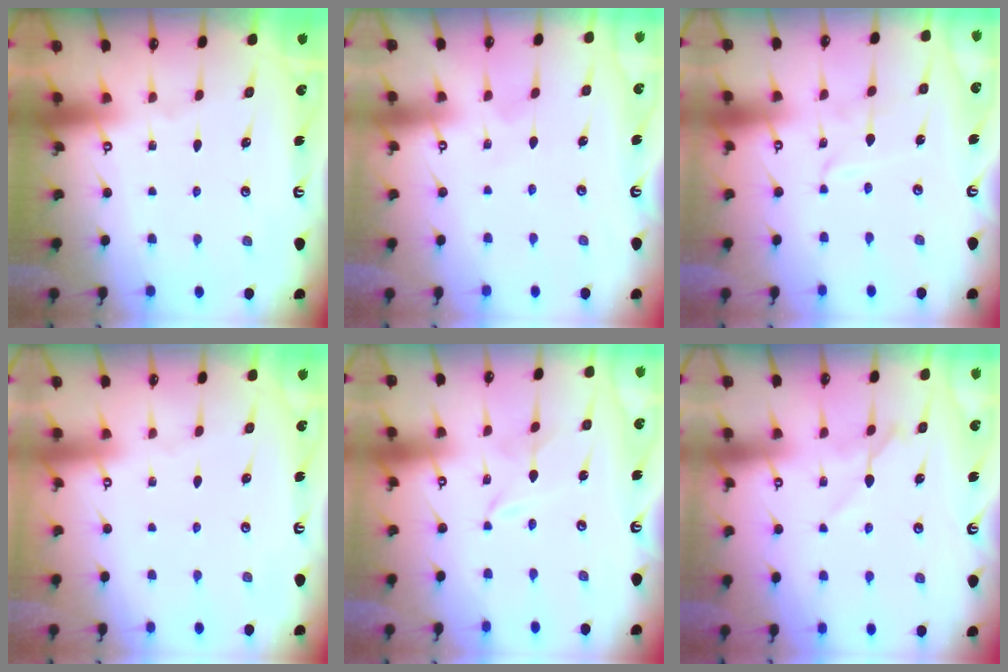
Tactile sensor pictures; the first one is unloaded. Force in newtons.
{"total": 3.2, "press": 3.2, "slide": 0.3}
{"total": 2.6, "press": 2.5, "slide": 0.4}
{"total": 0.0}
{"total": 1.5, "press": 1.5, "slide": 0.3}
{"total": 4.8, "press": 4.7, "slide": 0.7}